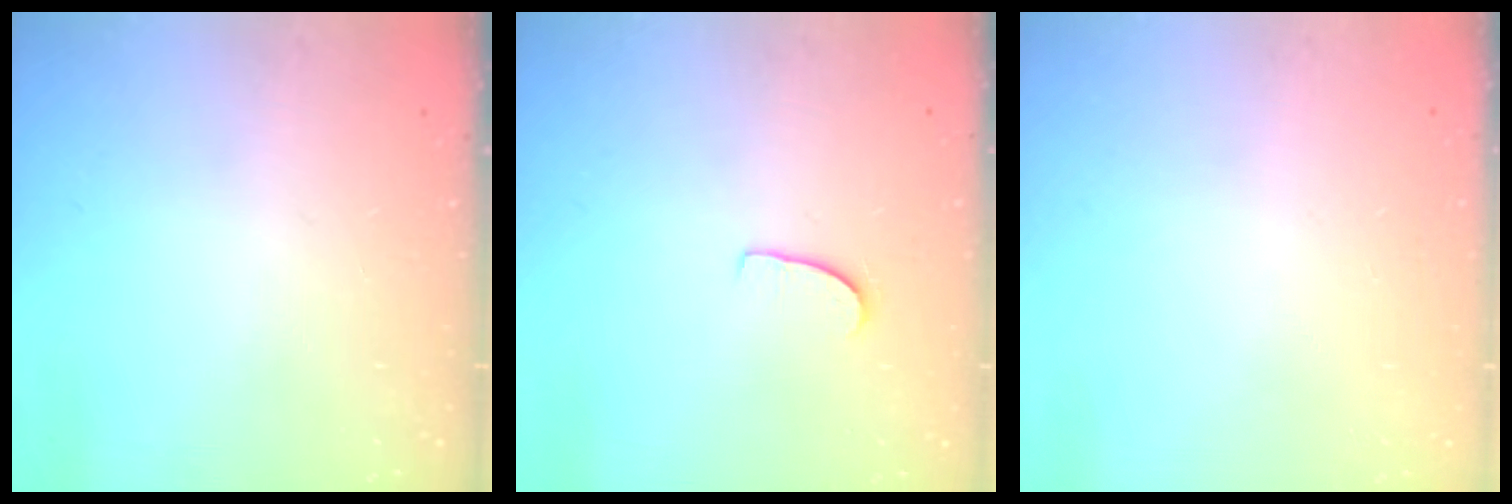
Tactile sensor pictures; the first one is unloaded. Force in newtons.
{"total": 5.1, "press": 5.1, "slide": 0.4}
{"total": 0.0}